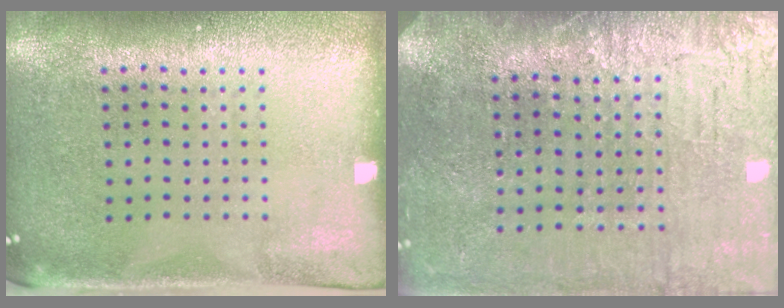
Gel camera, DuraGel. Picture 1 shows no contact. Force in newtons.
{"total": 3.7, "press": 3.4, "slide": 1.5}